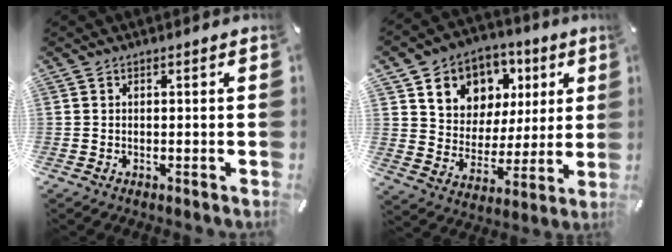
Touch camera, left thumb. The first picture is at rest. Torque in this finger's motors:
{"motor_torque": [0.64, 0.66, 1.40, -1.37, 0.10]}